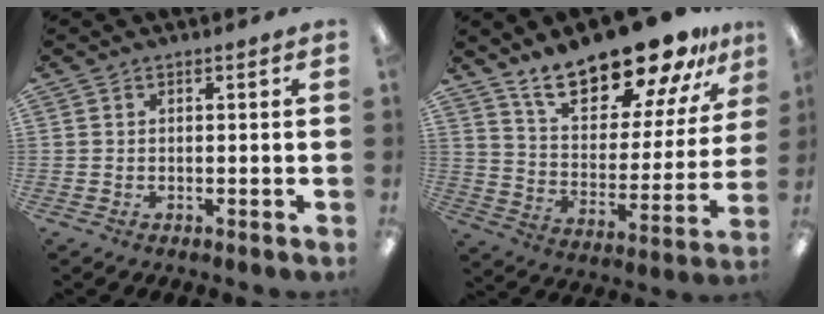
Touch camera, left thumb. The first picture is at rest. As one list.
[{"total": 22.5, "force": [18.1, 7.4, 11.1], "torque": [-0.180, -0.119, 0.307]}]